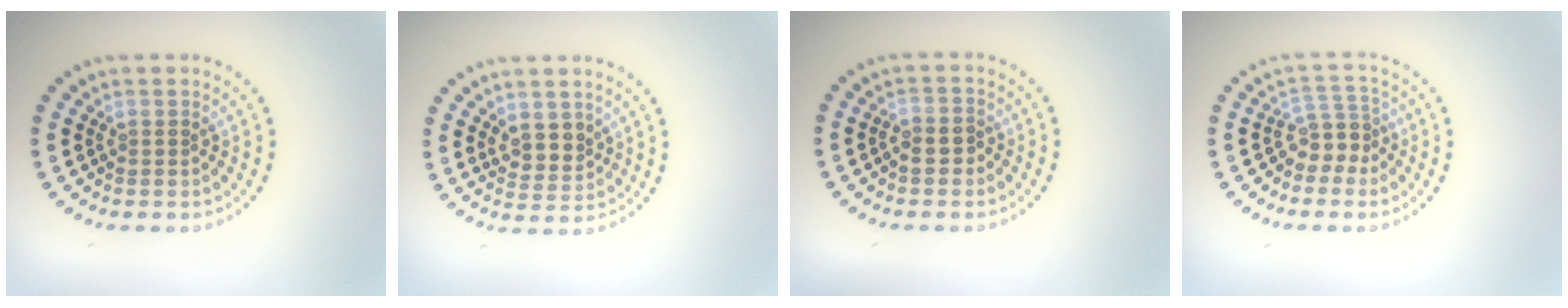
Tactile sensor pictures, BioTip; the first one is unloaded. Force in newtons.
{"total": 2.3, "press": 2.2, "slide": 0.9}
{"total": 1.3, "press": 1.2, "slide": 0.5}
{"total": 2.7, "press": 1.9, "slide": 1.9}